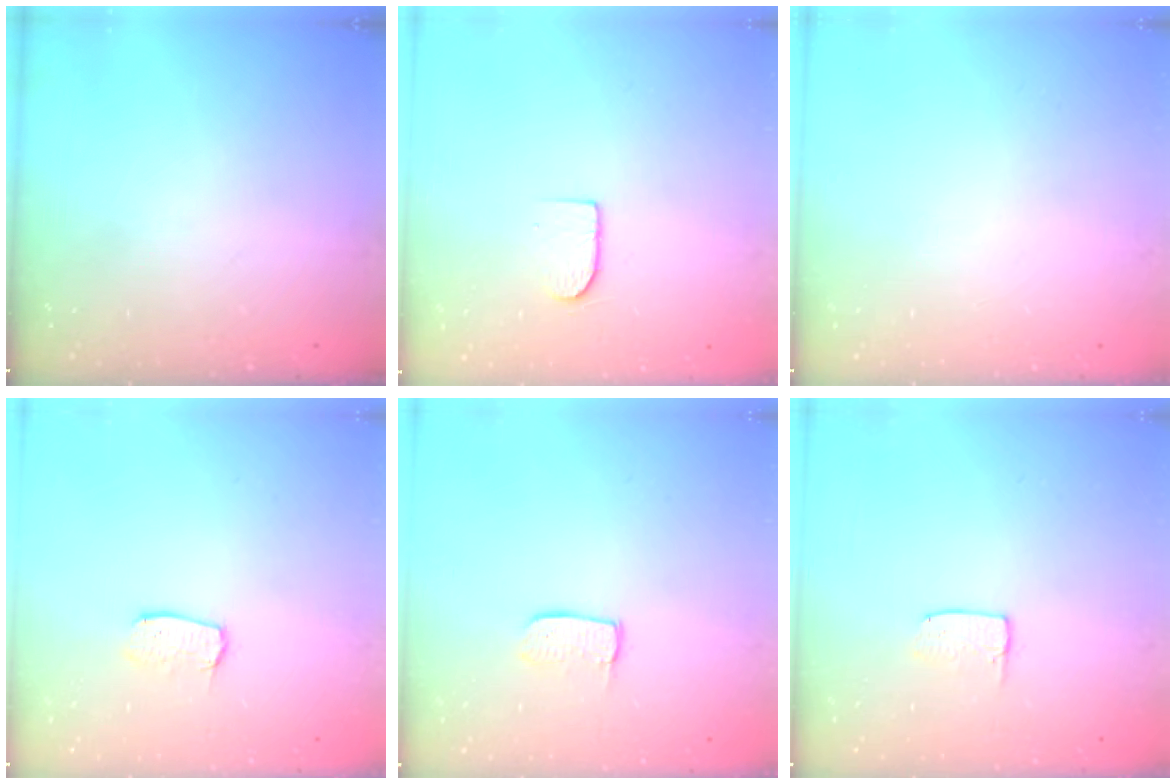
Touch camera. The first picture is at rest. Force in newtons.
{"total": 6.0, "press": 5.9, "slide": 0.6}
{"total": 0.0}
{"total": 6.0, "press": 6.0, "slide": 0.3}
{"total": 6.2, "press": 6.2, "slide": 0.4}
{"total": 3.4, "press": 3.3, "slide": 0.3}